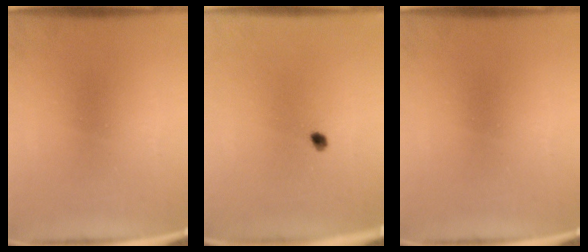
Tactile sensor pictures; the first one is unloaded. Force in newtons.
{"total": 1.2}
{"total": 0.0}